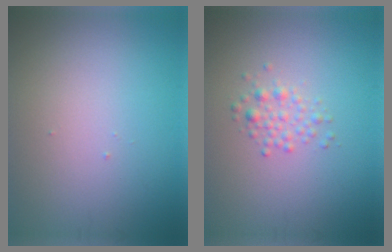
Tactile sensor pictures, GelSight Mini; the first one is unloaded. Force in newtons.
{"total": 1.6, "press": 1.6, "slide": 0.0}